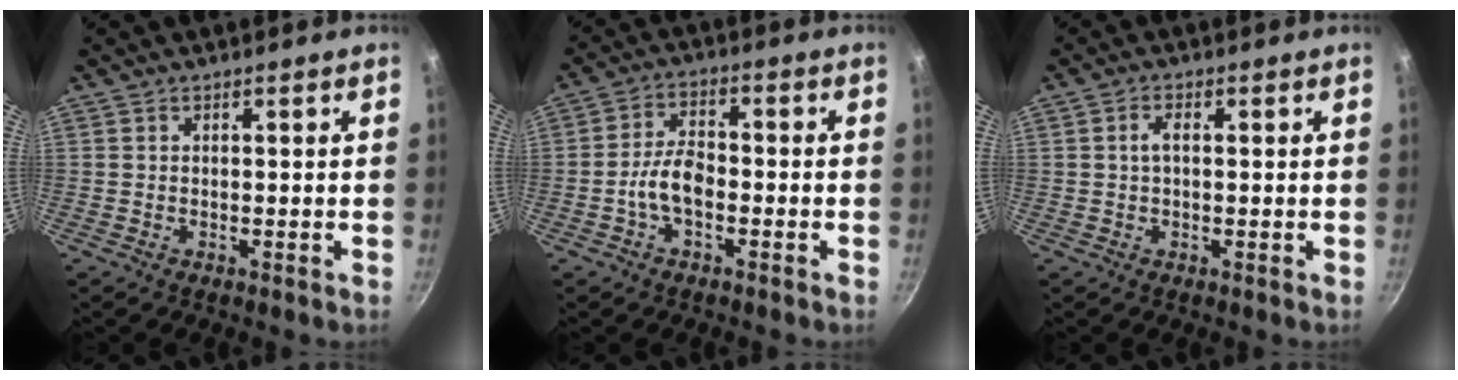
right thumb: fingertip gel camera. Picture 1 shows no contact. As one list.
[{"total": 6.6, "force": [-2.0, 3.6, 5.1], "torque": [-0.089, 0.029, -0.042]}, {"total": 2.4, "force": [0.4, 1.3, 2.0], "torque": [-0.038, 0.006, 0.005]}]